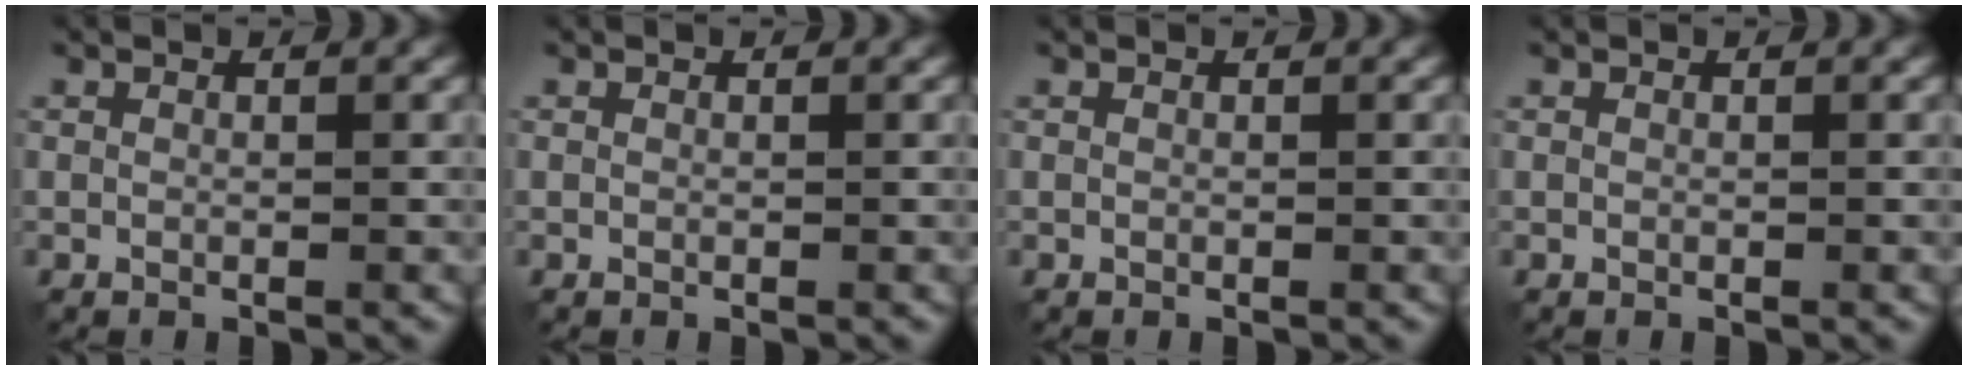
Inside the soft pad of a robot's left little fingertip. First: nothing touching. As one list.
[{"total": 0.0}, {"total": 0.0}, {"total": 0.0}]